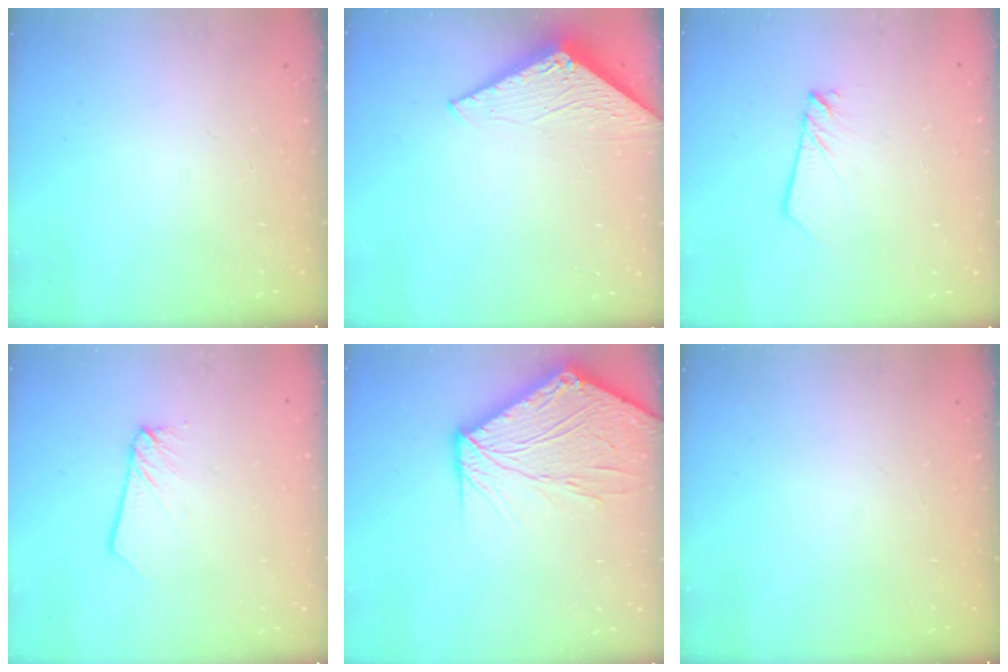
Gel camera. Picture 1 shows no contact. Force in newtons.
{"total": 3.1, "press": 3.1, "slide": 0.2}
{"total": 2.1, "press": 2.1, "slide": 0.2}
{"total": 2.7, "press": 2.7, "slide": 0.2}
{"total": 14.8, "press": 14.6, "slide": 1.8}
{"total": 0.0}